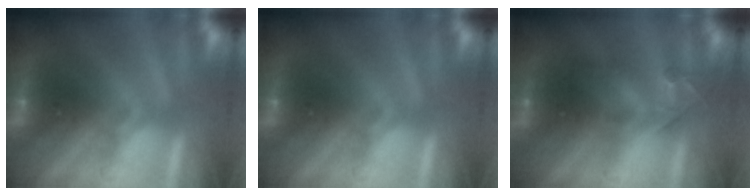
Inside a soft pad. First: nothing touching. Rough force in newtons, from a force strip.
{"total": 0.0}
{"total": 2.5}